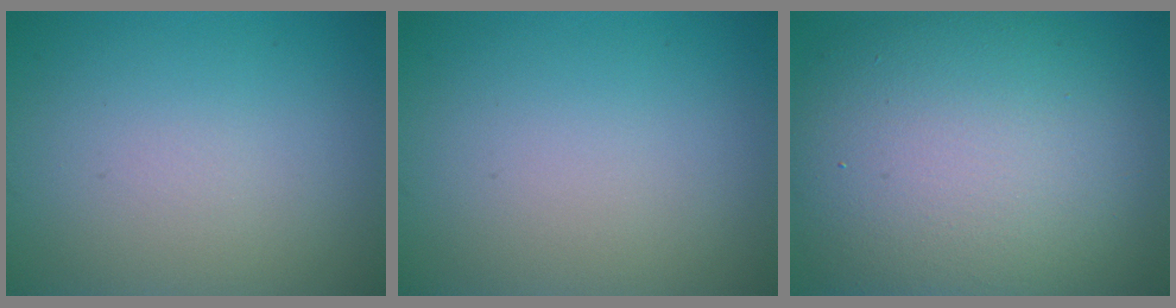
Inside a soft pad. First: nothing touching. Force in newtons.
{"total": 0.0}
{"total": 13.8, "press": 13.8, "slide": 1.0}